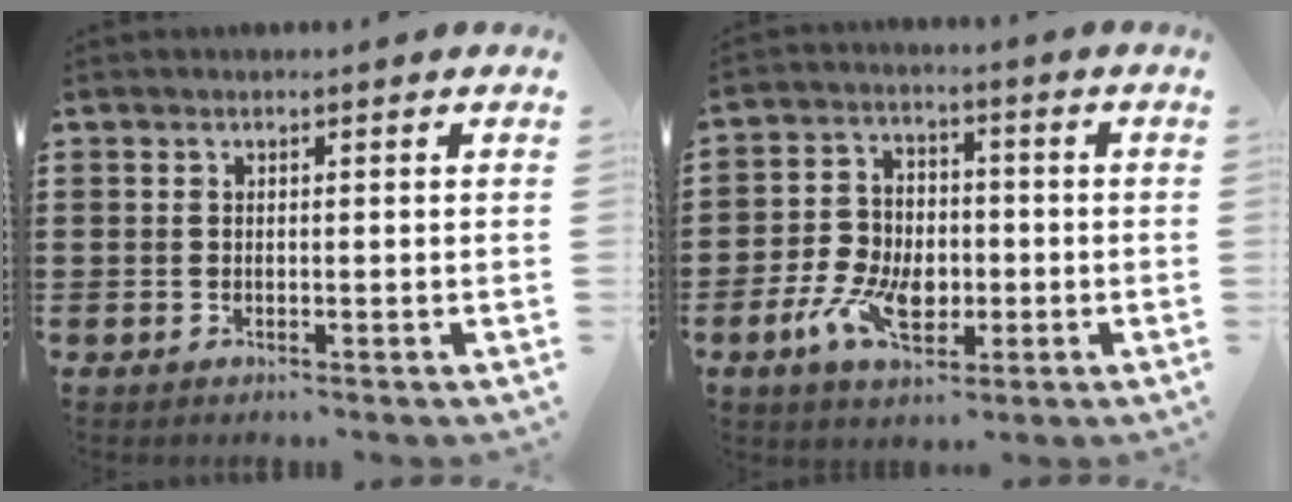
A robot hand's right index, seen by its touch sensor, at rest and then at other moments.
{"total": 8.4, "force": [-2.6, 5.6, 5.7], "torque": [-0.135, 0.008, -0.053]}